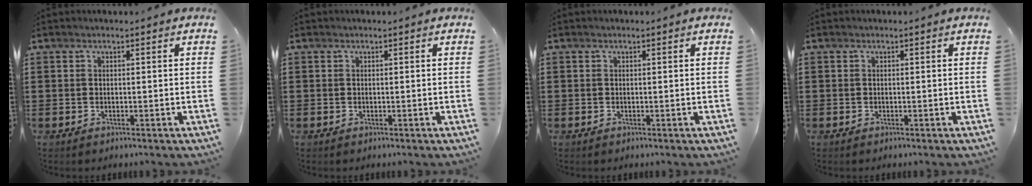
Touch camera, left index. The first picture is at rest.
{"total": 0.0}
{"total": 0.0}
{"total": 0.0}